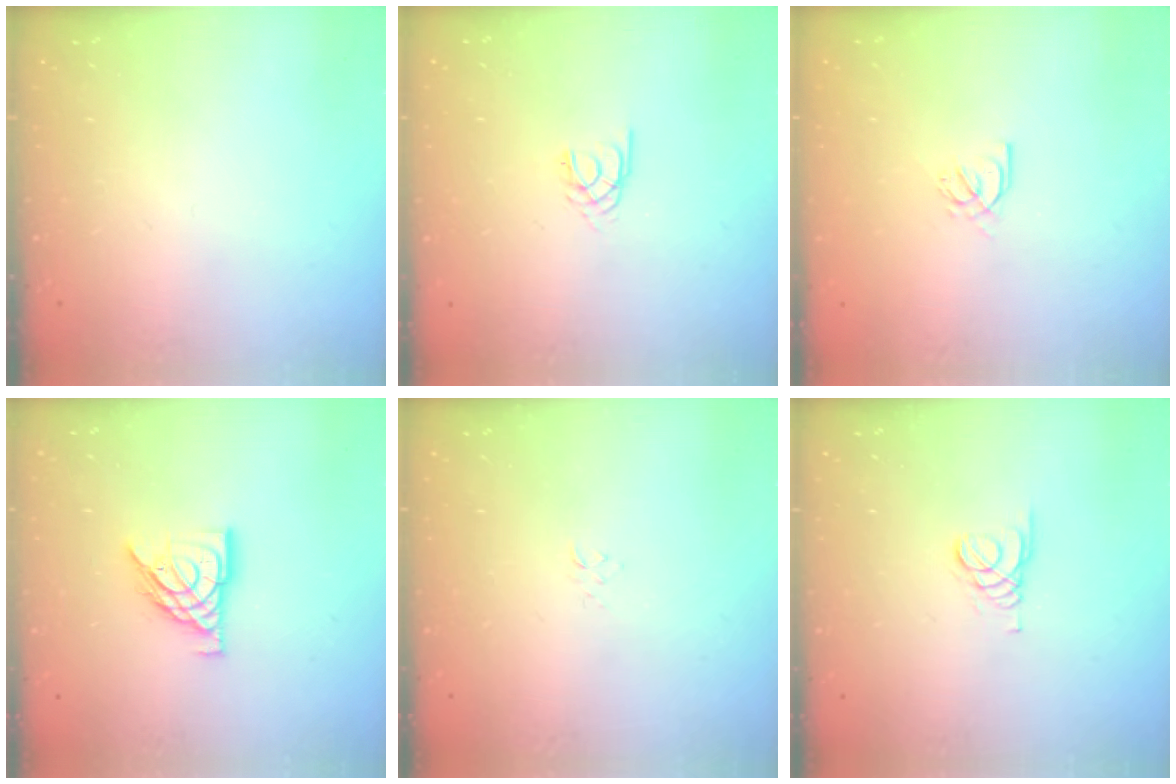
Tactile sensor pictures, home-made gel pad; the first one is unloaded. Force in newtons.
{"total": 1.7, "press": 1.7, "slide": 0.3}
{"total": 3.5, "press": 3.5, "slide": 0.2}
{"total": 11.0, "press": 10.9, "slide": 1.3}
{"total": 3.1, "press": 3.1, "slide": 0.2}
{"total": 1.6, "press": 1.5, "slide": 0.2}